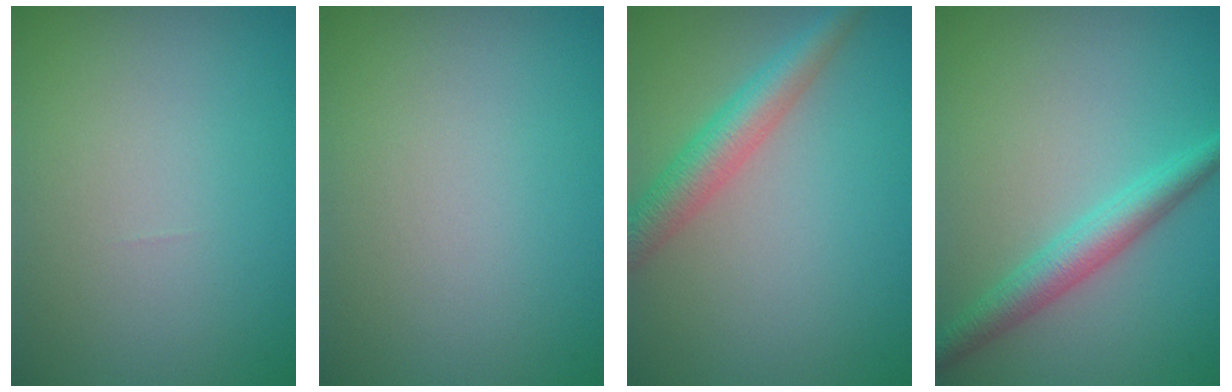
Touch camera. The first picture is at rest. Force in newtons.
{"total": 0.0}
{"total": 4.0, "press": 4.0, "slide": 0.1}
{"total": 3.4, "press": 3.4, "slide": 0.0}